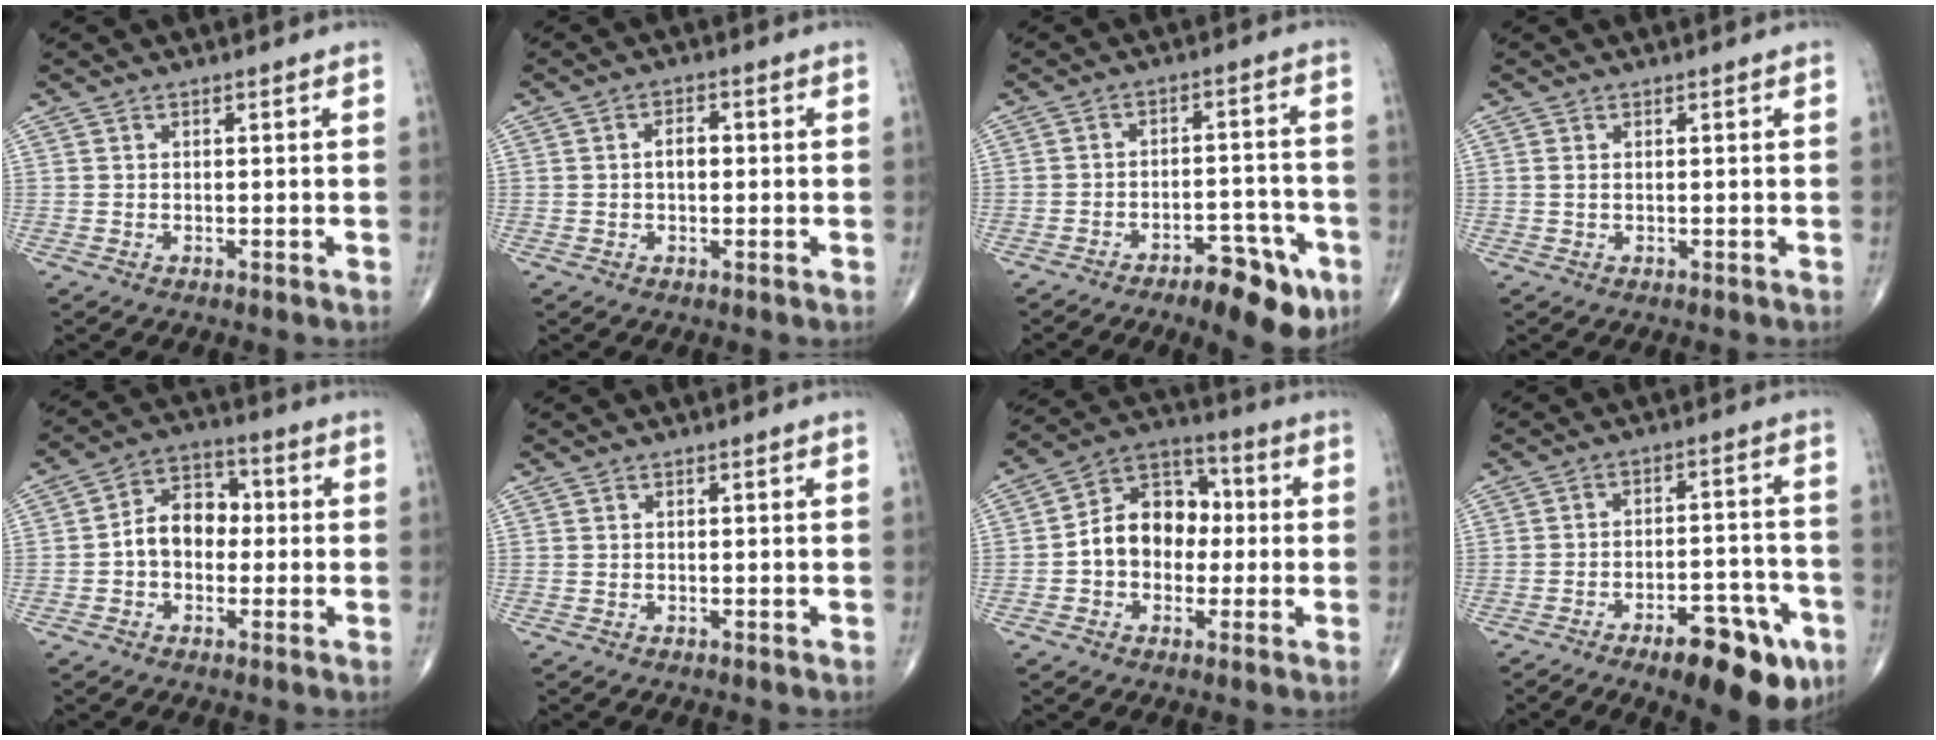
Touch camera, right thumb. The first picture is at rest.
{"total": 3.1, "force": [0.1, 1.9, 2.4], "torque": [-0.036, 0.010, -0.002]}
{"total": 10.8, "force": [-6.3, 4.2, 7.6], "torque": [-0.082, 0.041, -0.088]}
{"total": 0.6, "force": [0.2, 0.3, 0.5], "torque": [-0.016, 0.004, 0.006]}
{"total": 8.8, "force": [-0.7, 6.5, 5.9], "torque": [-0.072, 0.032, -0.025]}
{"total": 0.0}
{"total": 12.6, "force": [-0.6, 9.5, 8.2], "torque": [-0.100, 0.040, -0.021]}
{"total": 14.5, "force": [-8.0, 5.5, 10.8], "torque": [-0.124, 0.050, -0.108]}